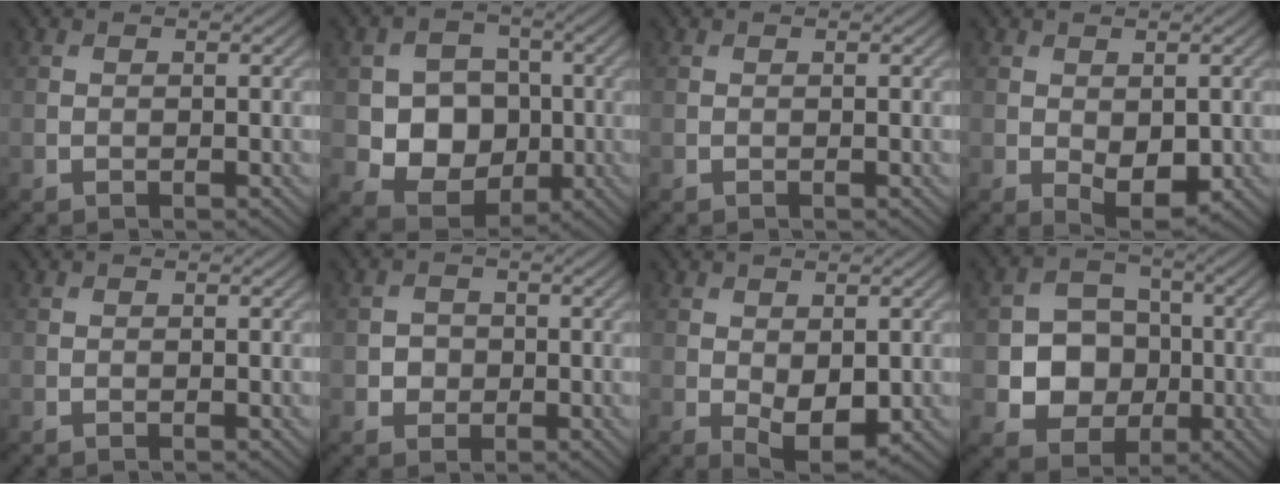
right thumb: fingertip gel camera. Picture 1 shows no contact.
{"total": 7.9, "force": [-0.7, 6.6, 4.3], "torque": [-0.097, -0.011, -0.028]}
{"total": 0.0}
{"total": 3.8, "force": [-0.6, 2.2, 3.0], "torque": [-0.052, -0.013, -0.001]}
{"total": 0.0}
{"total": 2.0, "force": [-0.4, 1.9, 0.6], "torque": [-0.006, -0.003, -0.010]}
{"total": 4.2, "force": [-0.5, 2.4, 3.5], "torque": [-0.062, -0.015, 0.000]}
{"total": 7.8, "force": [-1.1, 6.7, 3.8], "torque": [-0.078, -0.005, -0.042]}